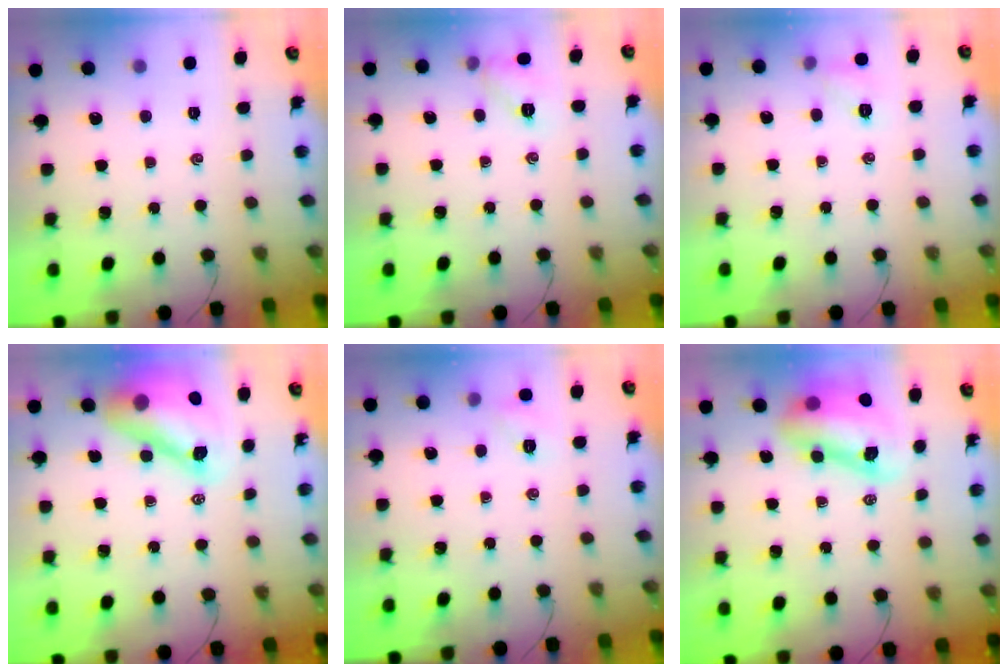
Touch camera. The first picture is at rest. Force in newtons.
{"total": 6.8, "press": 6.5, "slide": 1.9}
{"total": 6.0, "press": 5.7, "slide": 1.7}
{"total": 13.8, "press": 13.2, "slide": 4.1}
{"total": 5.9, "press": 5.6, "slide": 1.7}
{"total": 10.7, "press": 10.3, "slide": 2.9}